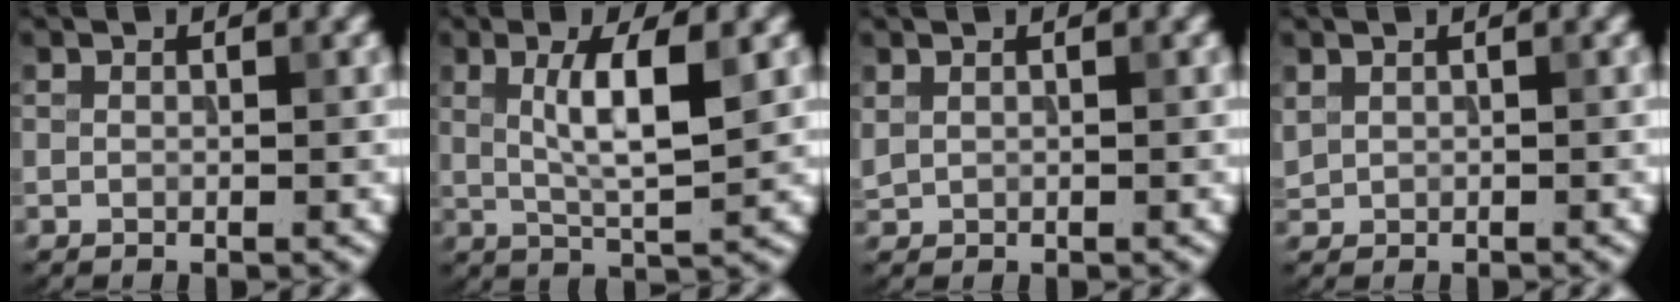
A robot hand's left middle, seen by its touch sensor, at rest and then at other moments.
{"total": 5.2, "force": [1.2, 1.1, 4.9], "torque": [-0.091, 0.000, 0.023]}
{"total": 0.6, "force": [0.5, 0.3, 0.3], "torque": [-0.008, 0.001, 0.013]}
{"total": 1.1, "force": [0.5, 0.9, 0.0], "torque": [0.001, -0.001, 0.012]}